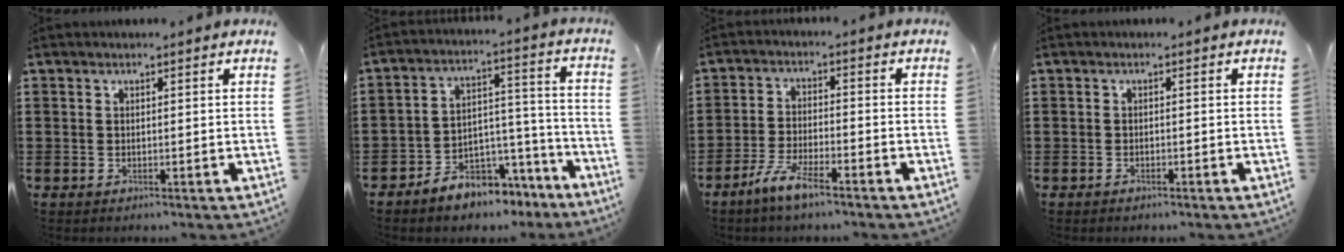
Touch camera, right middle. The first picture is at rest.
{"total": 5.8, "force": [-5.3, 2.5, 0.5], "torque": [-0.010, 0.018, -0.104]}
{"total": 5.4, "force": [-4.1, 0.8, 3.3], "torque": [-0.080, -0.006, -0.082]}
{"total": 0.9, "force": [-0.8, 0.4, 0.1], "torque": [-0.002, 0.002, -0.018]}